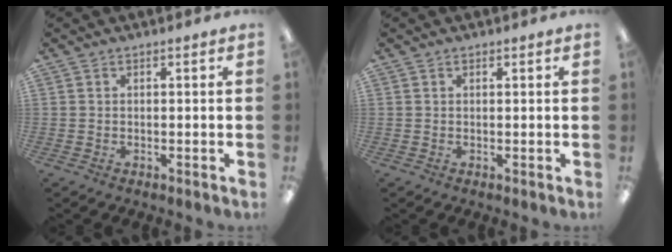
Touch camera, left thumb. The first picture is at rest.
{"total": 0.5, "force": [0.4, 0.2, 0.3], "torque": [-0.008, 0.001, 0.007]}